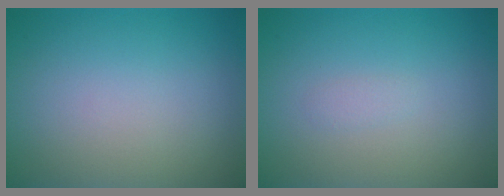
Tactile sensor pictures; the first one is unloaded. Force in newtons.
{"total": 0.5, "press": 0.5, "slide": 0.0}